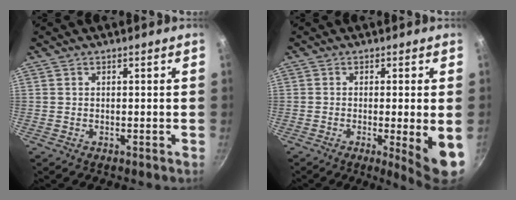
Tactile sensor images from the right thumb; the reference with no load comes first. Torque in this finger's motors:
{"motor_torque": [0.13, 0.63, 0.03, -0.06, 0.22]}